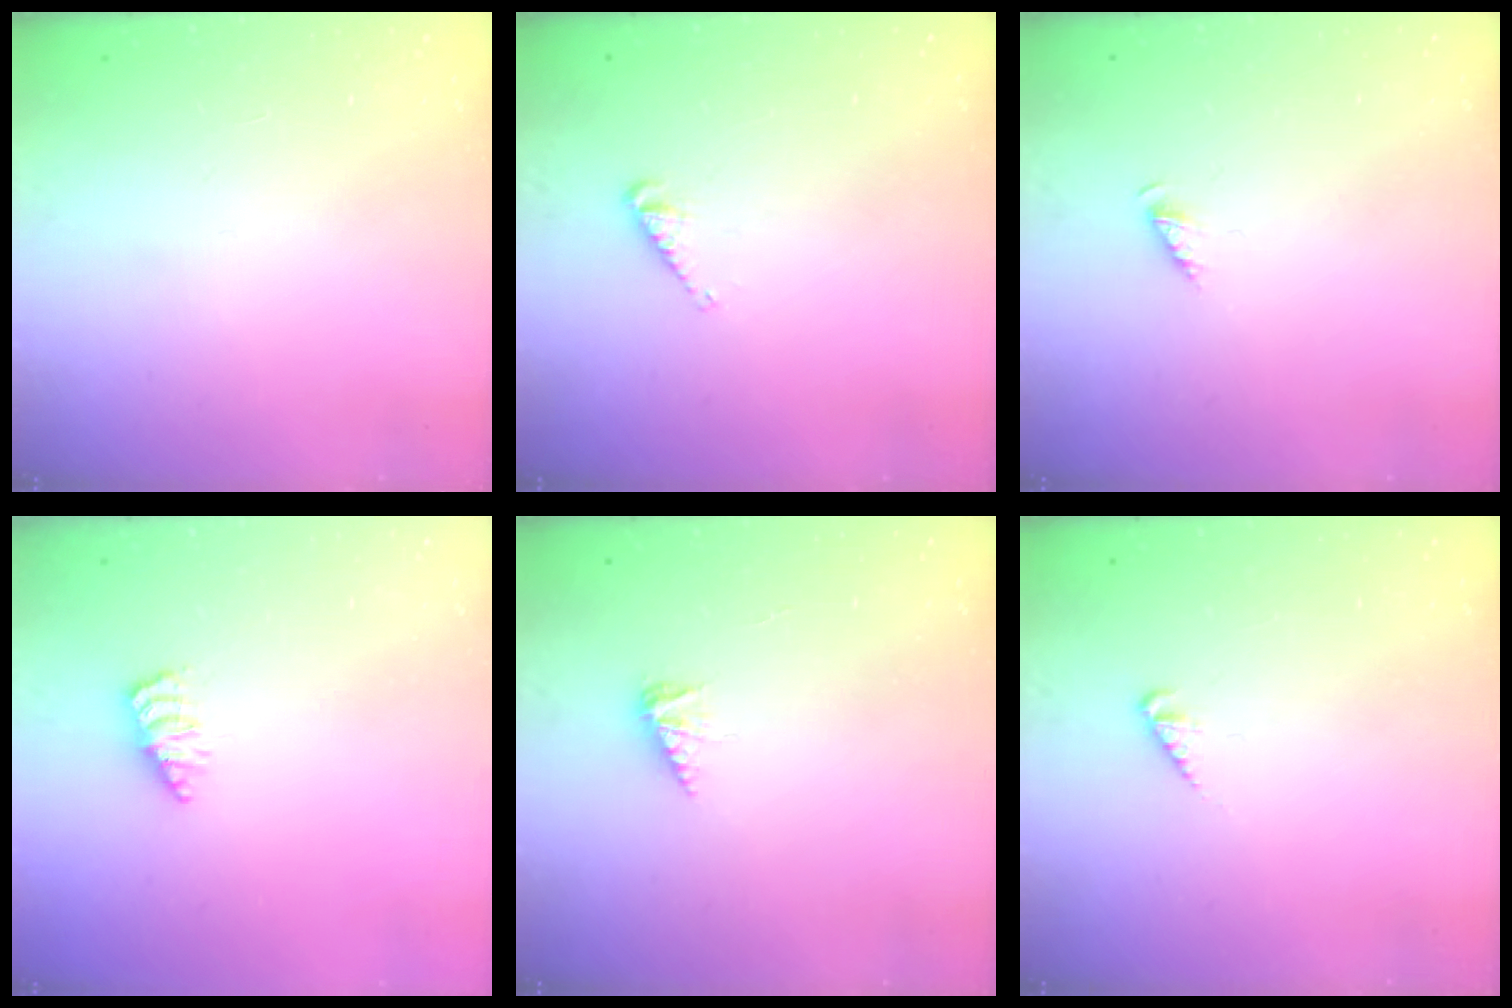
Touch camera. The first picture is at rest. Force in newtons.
{"total": 3.7, "press": 3.7, "slide": 0.5}
{"total": 2.1, "press": 2.1, "slide": 0.4}
{"total": 1.9, "press": 1.9, "slide": 0.3}
{"total": 2.5, "press": 2.5, "slide": 0.4}
{"total": 1.8, "press": 1.8, "slide": 0.3}